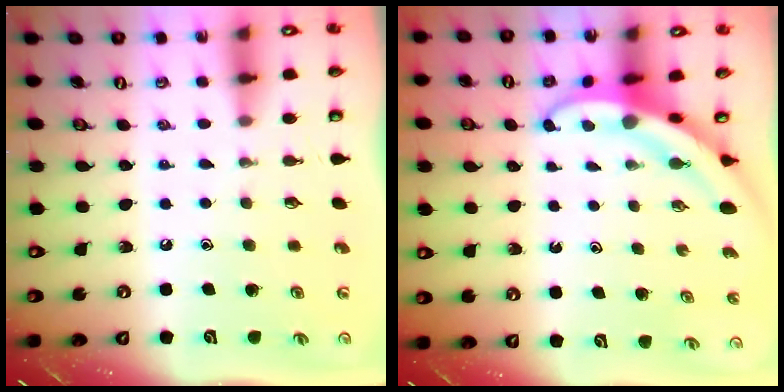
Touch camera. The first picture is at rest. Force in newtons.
{"total": 3.9, "press": 3.8, "slide": 0.6}